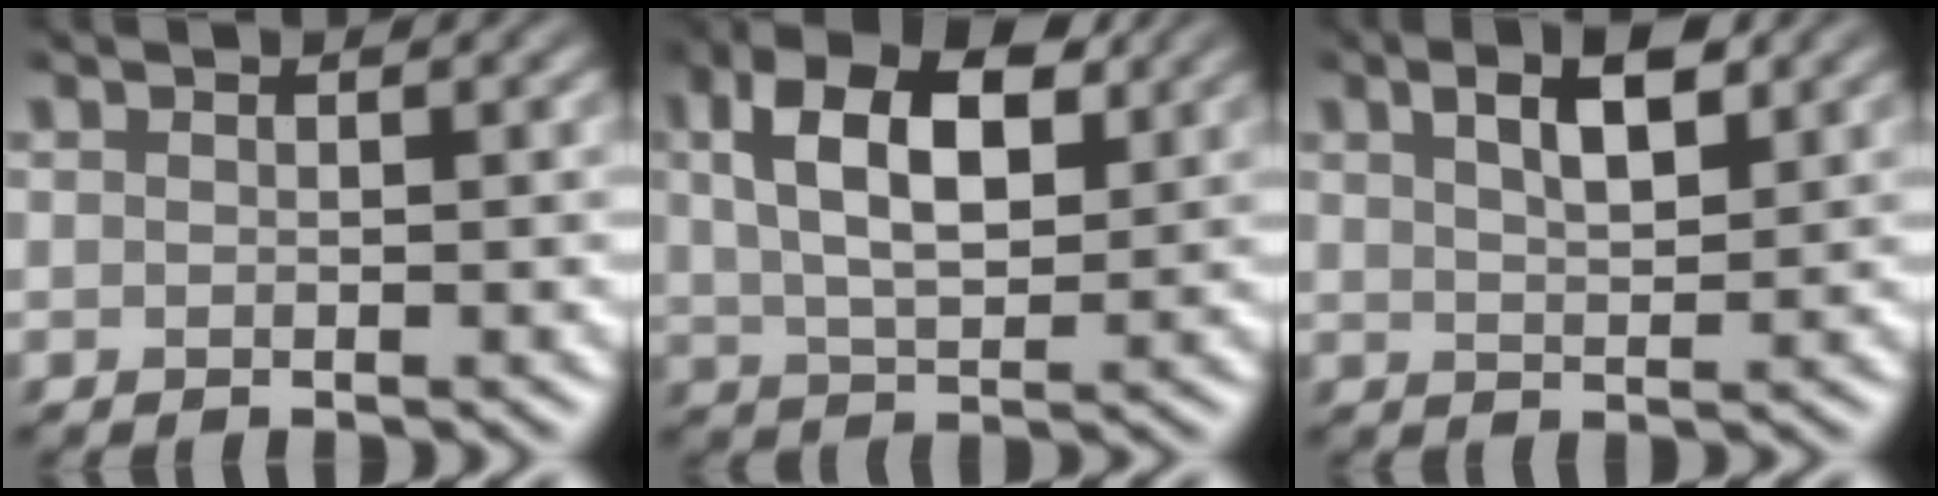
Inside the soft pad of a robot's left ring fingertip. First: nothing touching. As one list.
[{"total": 8.3, "force": [2.8, 4.2, 6.6], "torque": [-0.122, 0.016, 0.043]}, {"total": 3.7, "force": [1.9, 1.2, 3.0], "torque": [-0.059, 0.009, 0.033]}]